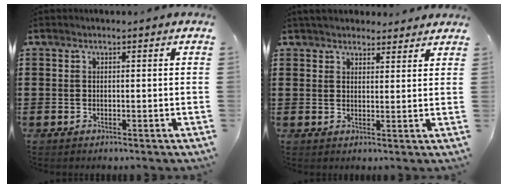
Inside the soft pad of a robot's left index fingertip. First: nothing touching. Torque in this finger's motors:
{"motor_torque": [1.16, -0.98, 0.90, 0.13]}